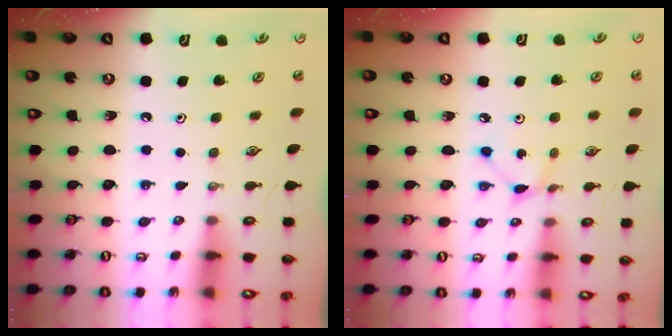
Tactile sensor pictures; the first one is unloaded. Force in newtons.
{"total": 2.4, "press": 2.4, "slide": 0.1}